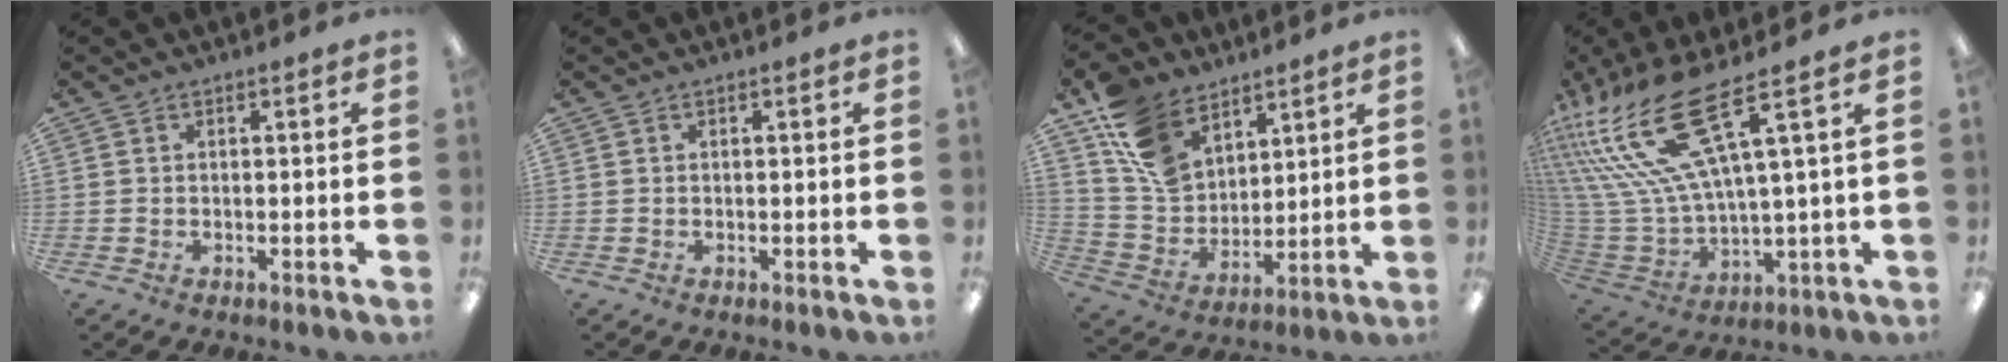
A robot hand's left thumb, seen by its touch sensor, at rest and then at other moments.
{"total": 0.0}
{"total": 13.5, "force": [9.1, 8.6, 4.9], "torque": [-0.114, -0.044, 0.182]}
{"total": 24.5, "force": [12.4, 7.5, 19.8], "torque": [-0.417, -0.069, 0.213]}